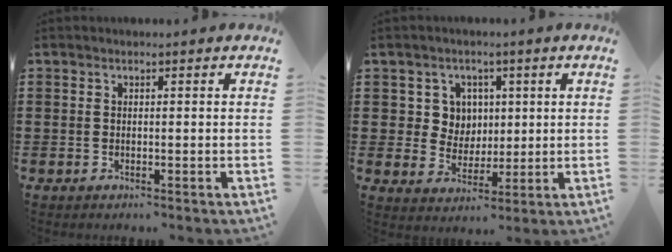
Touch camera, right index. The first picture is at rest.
{"total": 5.5, "force": [1.6, 5.1, 1.3], "torque": [-0.051, 0.018, 0.029]}